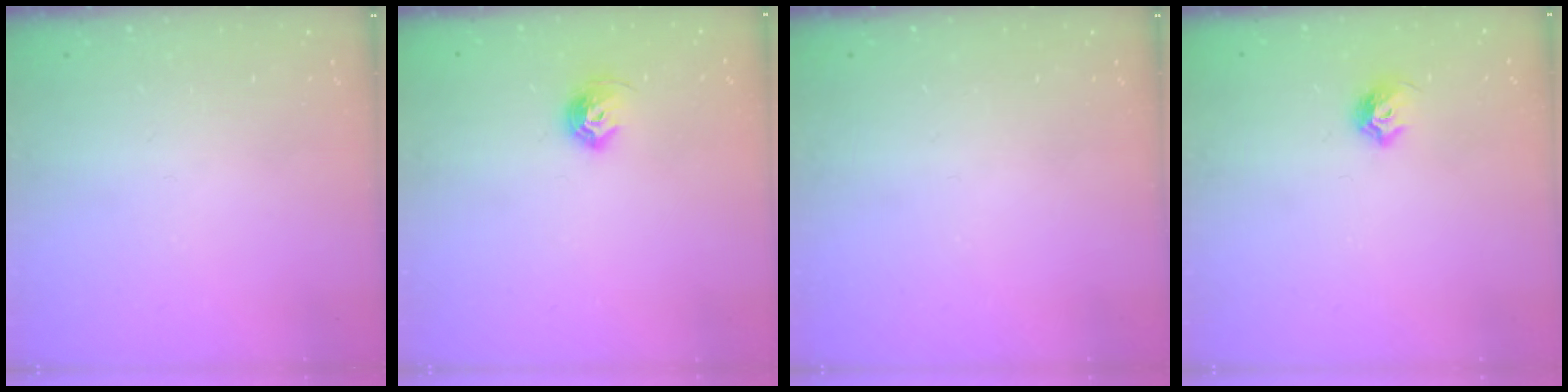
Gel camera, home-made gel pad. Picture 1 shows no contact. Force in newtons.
{"total": 8.4, "press": 8.3, "slide": 0.9}
{"total": 0.0}
{"total": 5.1, "press": 5.0, "slide": 1.0}